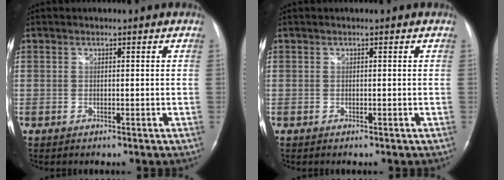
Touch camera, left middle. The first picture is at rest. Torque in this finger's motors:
{"motor_torque": [-0.06, 0.00, 0.02, 0.00]}